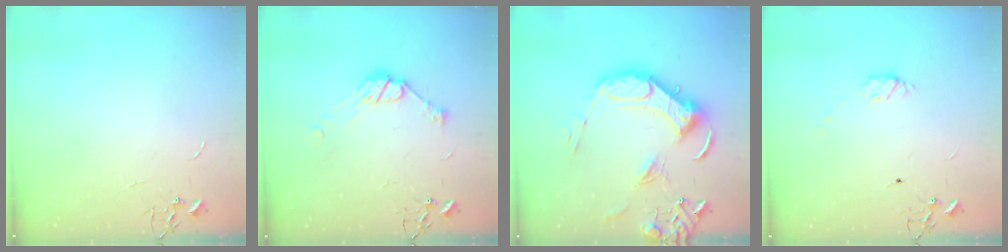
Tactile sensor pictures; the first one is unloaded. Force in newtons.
{"total": 9.2, "press": 9.2, "slide": 0.5}
{"total": 17.9, "press": 17.8, "slide": 2.0}
{"total": 4.6, "press": 4.6, "slide": 0.4}